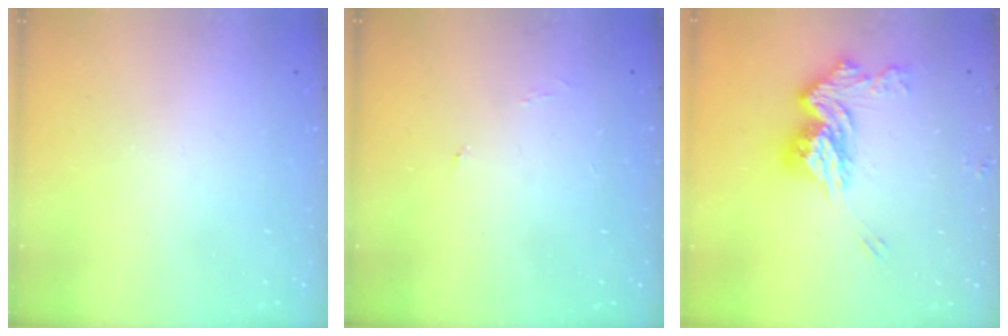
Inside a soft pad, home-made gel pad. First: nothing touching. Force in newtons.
{"total": 3.1, "press": 3.1, "slide": 0.5}
{"total": 14.1, "press": 14.1, "slide": 0.2}